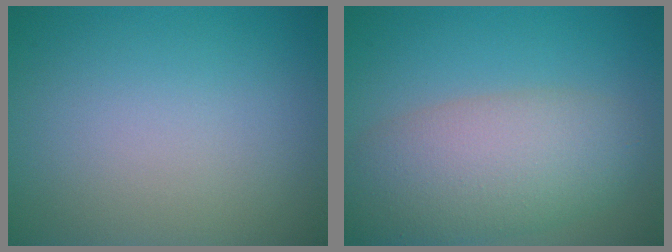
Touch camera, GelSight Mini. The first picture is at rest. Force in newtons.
{"total": 7.3, "press": 7.3, "slide": 0.5}